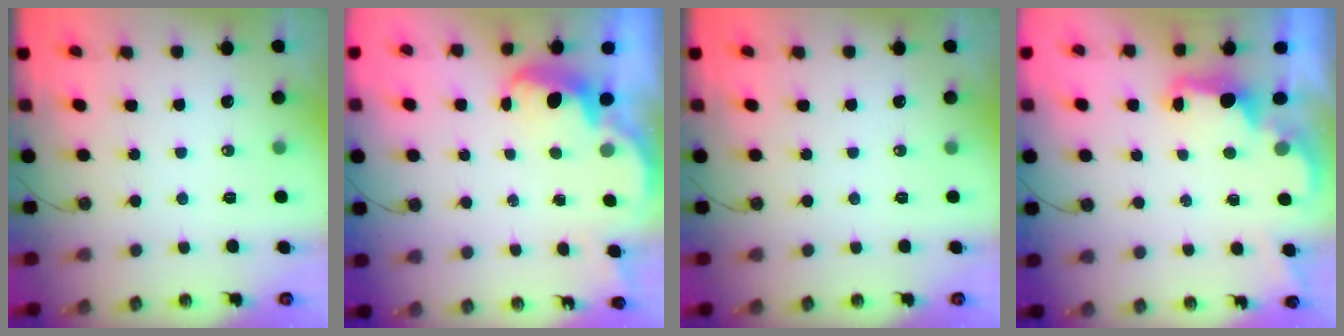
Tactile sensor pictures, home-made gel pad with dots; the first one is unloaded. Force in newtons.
{"total": 2.4, "press": 2.4, "slide": 0.6}
{"total": 0.0}
{"total": 2.3, "press": 2.2, "slide": 0.7}